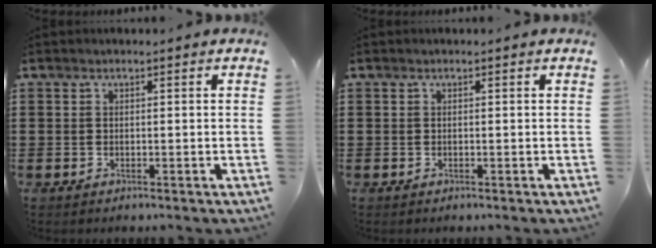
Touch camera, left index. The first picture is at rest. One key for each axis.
{"total": 0.0}